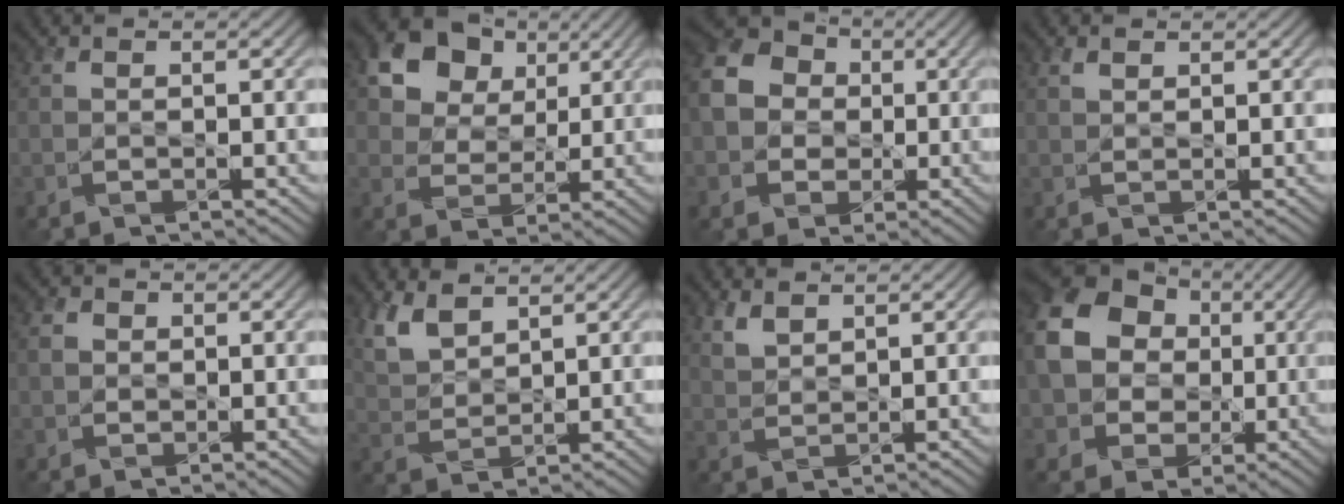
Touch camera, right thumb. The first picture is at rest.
{"total": 13.3, "force": [6.6, 9.7, 6.2], "torque": [-0.169, 0.020, 0.138]}
{"total": 10.7, "force": [0.2, 9.5, 4.8], "torque": [-0.152, 0.007, -0.017]}
{"total": 1.1, "force": [0.8, 0.5, 0.5], "torque": [-0.016, -0.001, 0.018]}
{"total": 2.0, "force": [0.1, 1.9, 0.7], "torque": [-0.020, -0.003, 0.000]}
{"total": 5.6, "force": [3.9, 2.4, 3.3], "torque": [-0.089, 0.001, 0.084]}
{"total": 2.8, "force": [2.1, 1.2, 1.4], "torque": [-0.039, -0.001, 0.051]}
{"total": 17.1, "force": [2.0, 14.8, 8.3], "torque": [-0.235, 0.014, 0.021]}